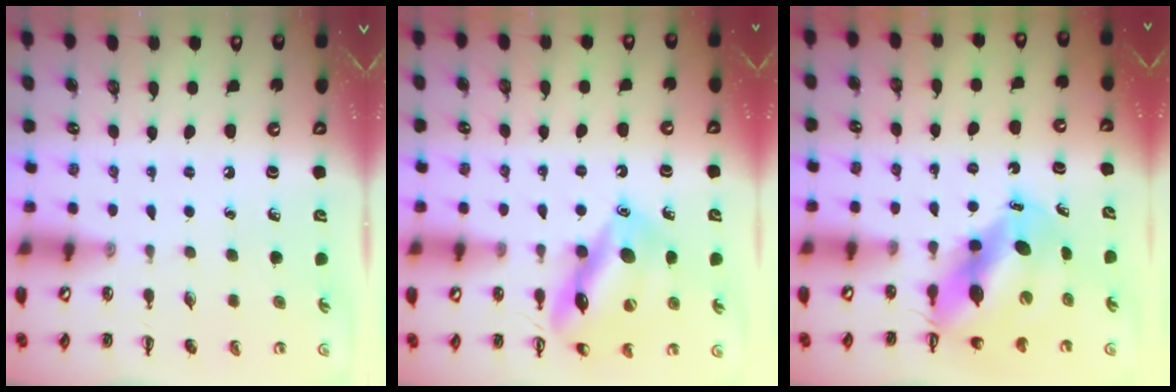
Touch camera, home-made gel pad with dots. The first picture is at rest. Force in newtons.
{"total": 14.2, "press": 14.0, "slide": 2.1}
{"total": 9.1, "press": 8.8, "slide": 2.4}